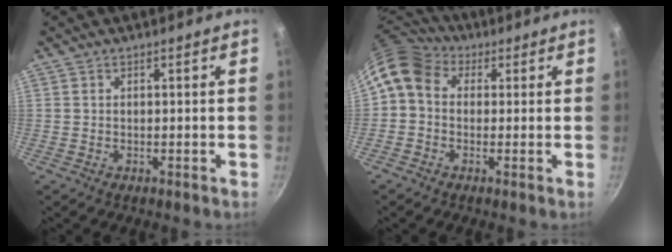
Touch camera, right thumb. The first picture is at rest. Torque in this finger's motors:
{"motor_torque": [0.26, 1.97, 0.66, -0.68, 0.26]}